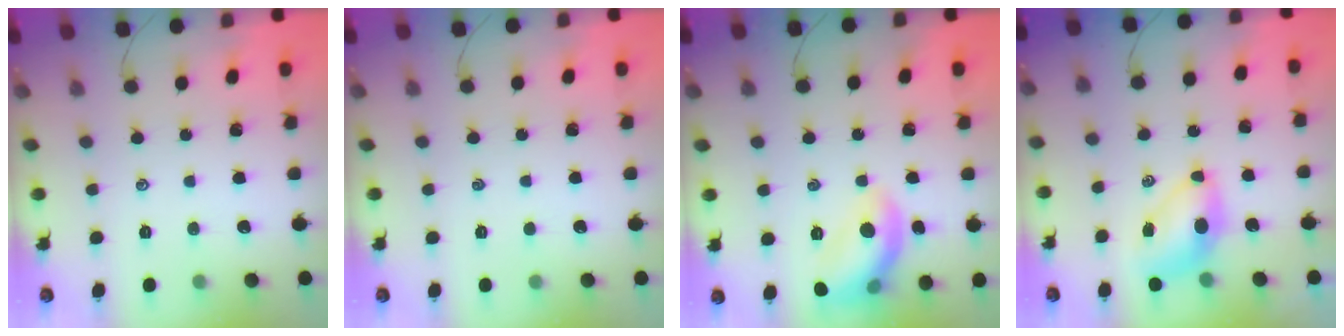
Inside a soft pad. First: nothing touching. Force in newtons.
{"total": 0.0}
{"total": 12.1, "press": 12.1, "slide": 1.0}
{"total": 7.2, "press": 7.0, "slide": 1.4}